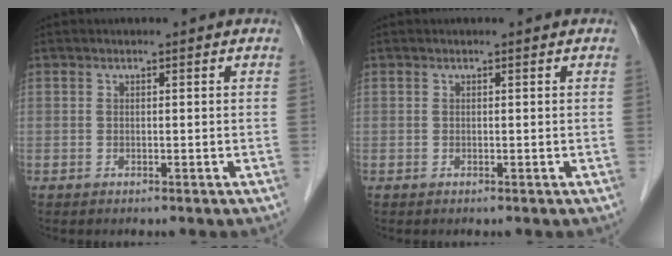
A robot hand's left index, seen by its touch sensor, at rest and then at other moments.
{"total": 0.0}